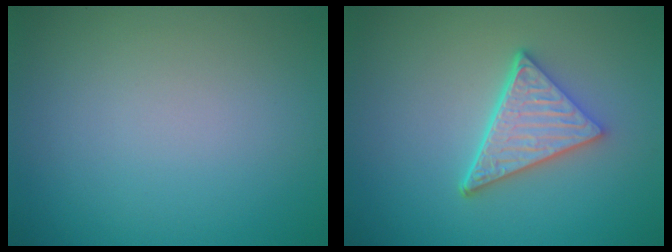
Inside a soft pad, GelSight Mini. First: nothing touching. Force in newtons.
{"total": 4.9, "press": 3.7, "slide": 3.3}